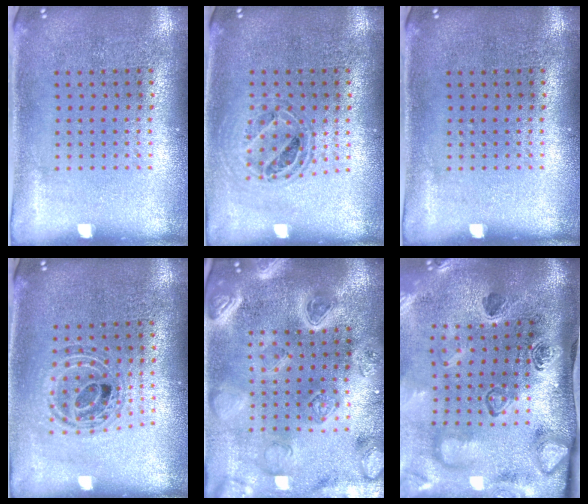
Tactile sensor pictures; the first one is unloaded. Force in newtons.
{"total": 0.7, "press": 0.7, "slide": 0.1}
{"total": 0.0}
{"total": 0.9, "press": 0.9, "slide": 0.1}
{"total": 4.5, "press": 4.0, "slide": 2.2}
{"total": 4.8, "press": 3.3, "slide": 3.4}